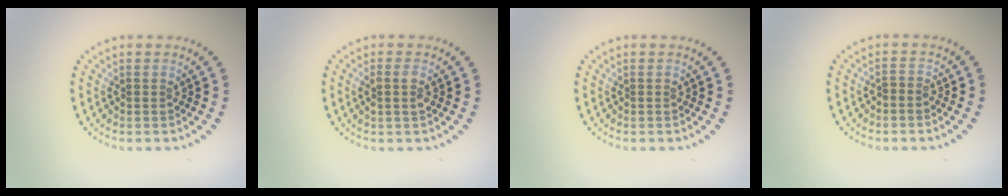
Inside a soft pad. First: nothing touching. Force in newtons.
{"total": 1.4, "press": 1.3, "slide": 0.6}
{"total": 0.0}
{"total": 0.6, "press": 0.3, "slide": 0.6}